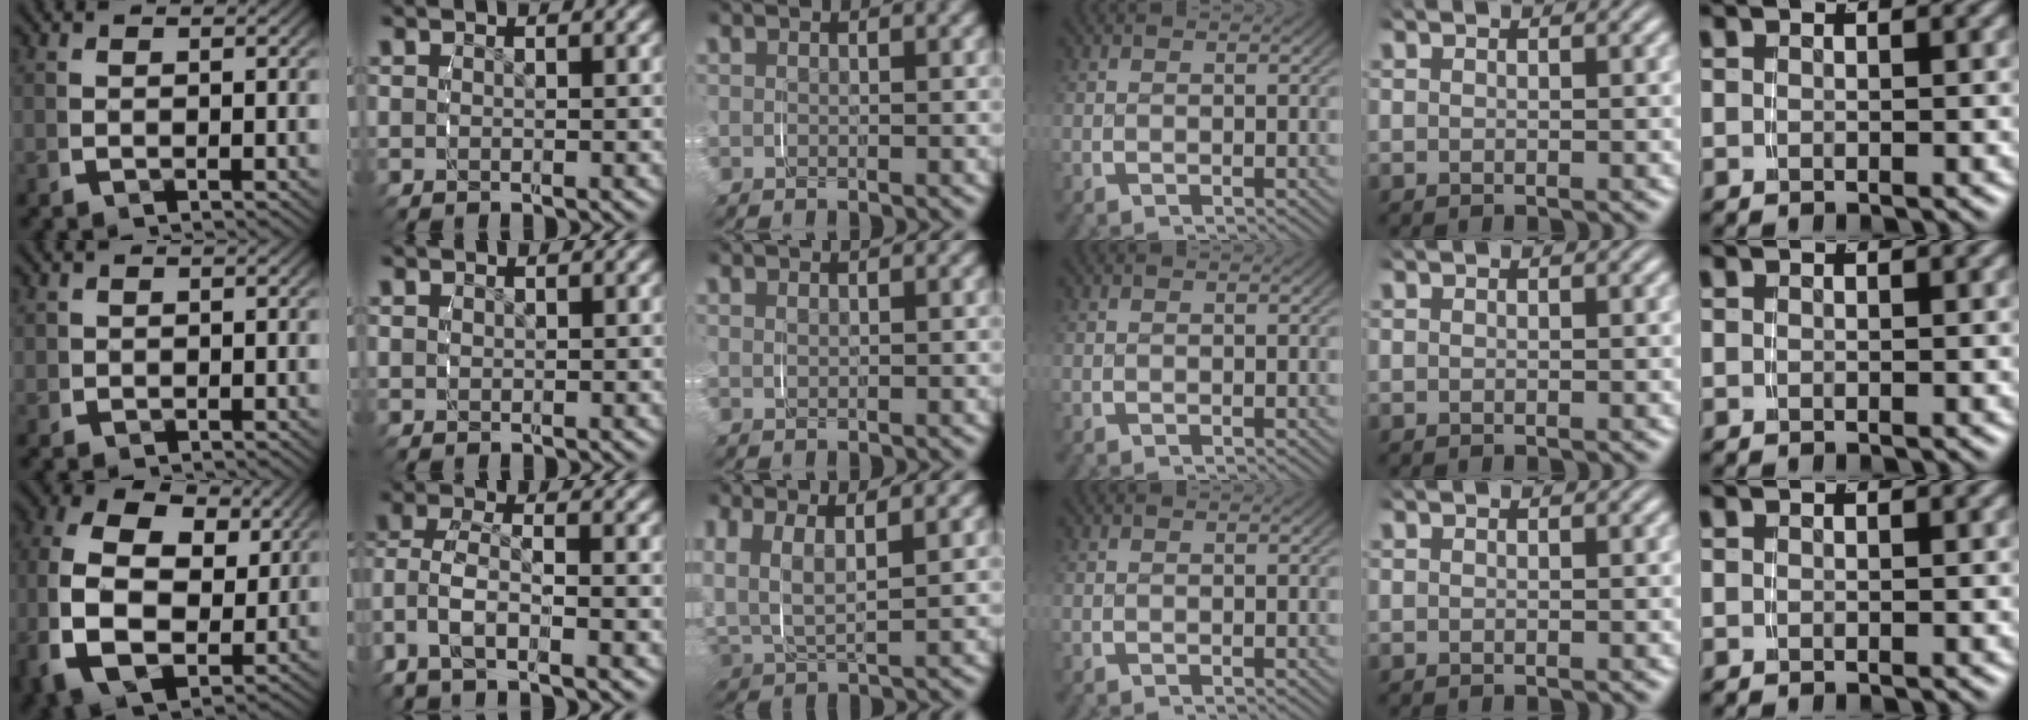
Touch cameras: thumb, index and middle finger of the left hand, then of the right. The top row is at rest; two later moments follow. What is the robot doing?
{"motion": "grasp_and_lifting", "object": "jacket"}